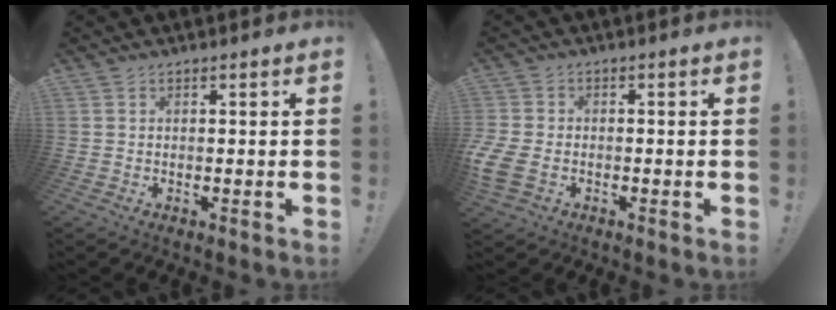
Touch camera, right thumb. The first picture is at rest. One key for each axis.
{"total": 6.5, "fx": -1.9, "fy": 4.6, "fz": 4.2, "tx": -0.097, "ty": -0.001, "tz": -0.031}